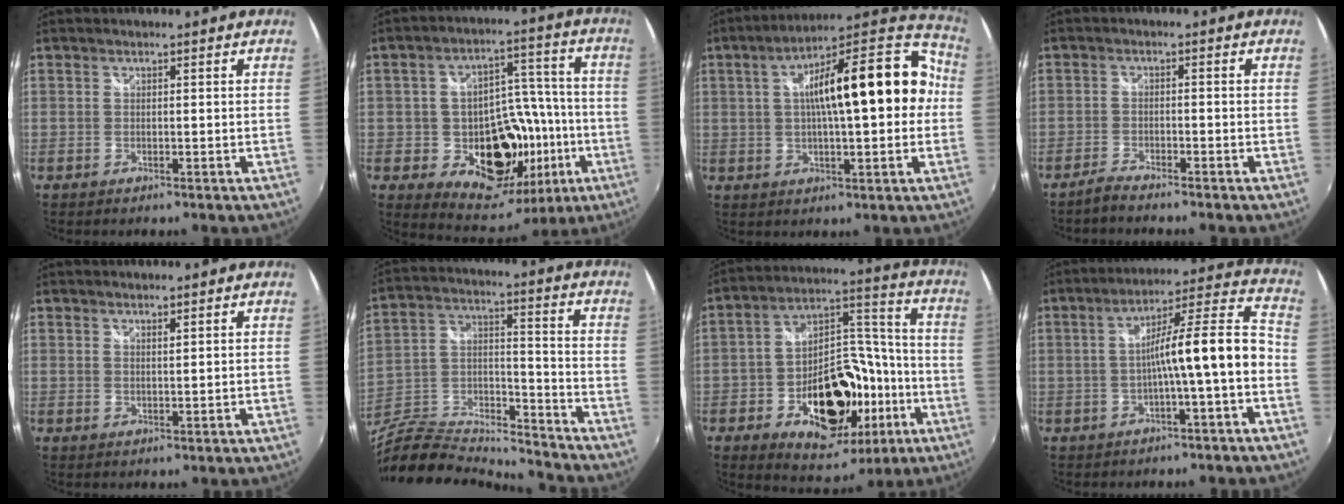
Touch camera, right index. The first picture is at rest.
{"total": 19.6, "force": [-5.0, 14.3, 12.4], "torque": [-0.230, 0.025, -0.051]}
{"total": 21.0, "force": [2.0, 6.6, 19.9], "torque": [-0.306, 0.036, 0.024]}
{"total": 2.8, "force": [-2.7, 0.0, 0.9], "torque": [-0.038, -0.004, -0.056]}
{"total": 1.3, "force": [1.0, 0.2, 0.7], "torque": [-0.011, -0.001, 0.018]}
{"total": 18.6, "force": [-16.2, 4.8, 7.9], "torque": [-0.178, 0.003, -0.290]}
{"total": 21.5, "force": [-8.5, 13.3, 14.6], "torque": [-0.269, 0.040, -0.111]}
{"total": 11.4, "force": [-2.9, 0.4, 11.0], "torque": [-0.159, 0.033, -0.034]}